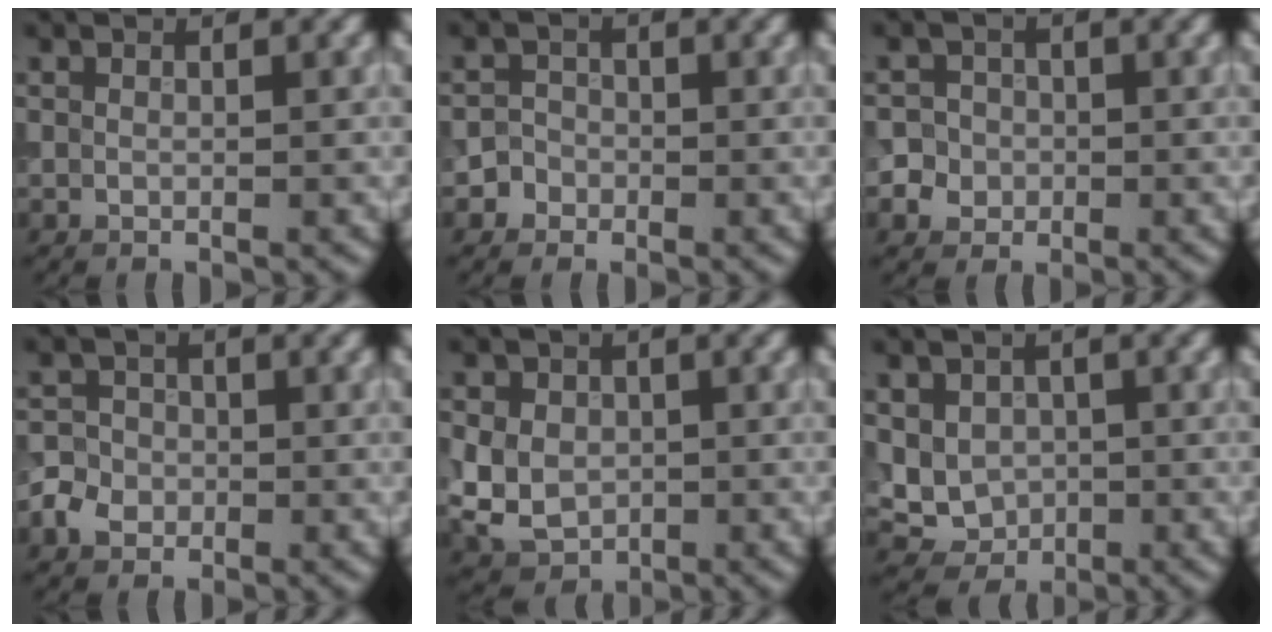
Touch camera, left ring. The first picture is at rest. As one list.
[{"total": 1.6, "force": [-0.7, 1.5, 0.0], "torque": [0.022, 0.006, -0.016]}, {"total": 4.6, "force": [-0.9, 4.4, 1.1], "torque": [0.002, 0.018, -0.032]}, {"total": 2.8, "force": [-1.0, 2.4, 0.9], "torque": [-0.009, 0.001, -0.025]}, {"total": 6.0, "force": [-0.6, 5.0, 3.4], "torque": [-0.061, 0.001, -0.027]}, {"total": 4.4, "force": [0.0, 3.9, 2.0], "torque": [-0.023, -0.001, -0.006]}]